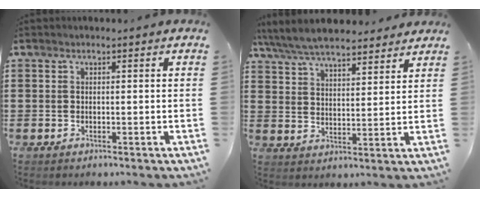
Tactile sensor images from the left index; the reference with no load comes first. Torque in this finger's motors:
{"motor_torque": [2.14, 0.00, 0.50, 0.21]}